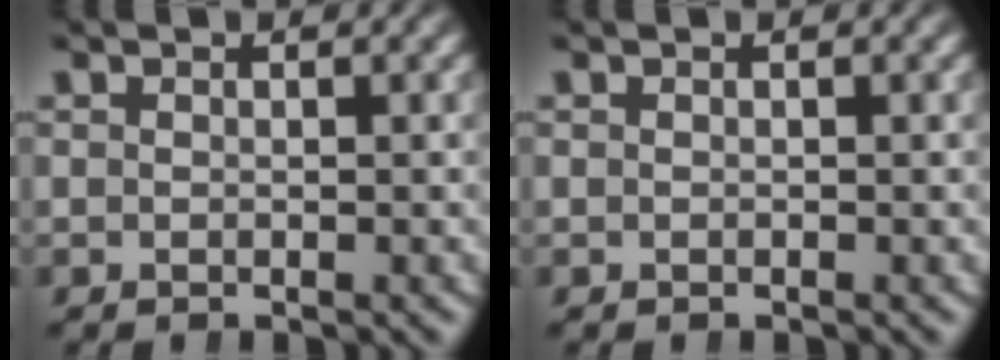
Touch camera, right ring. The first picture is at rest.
{"total": 0.0}